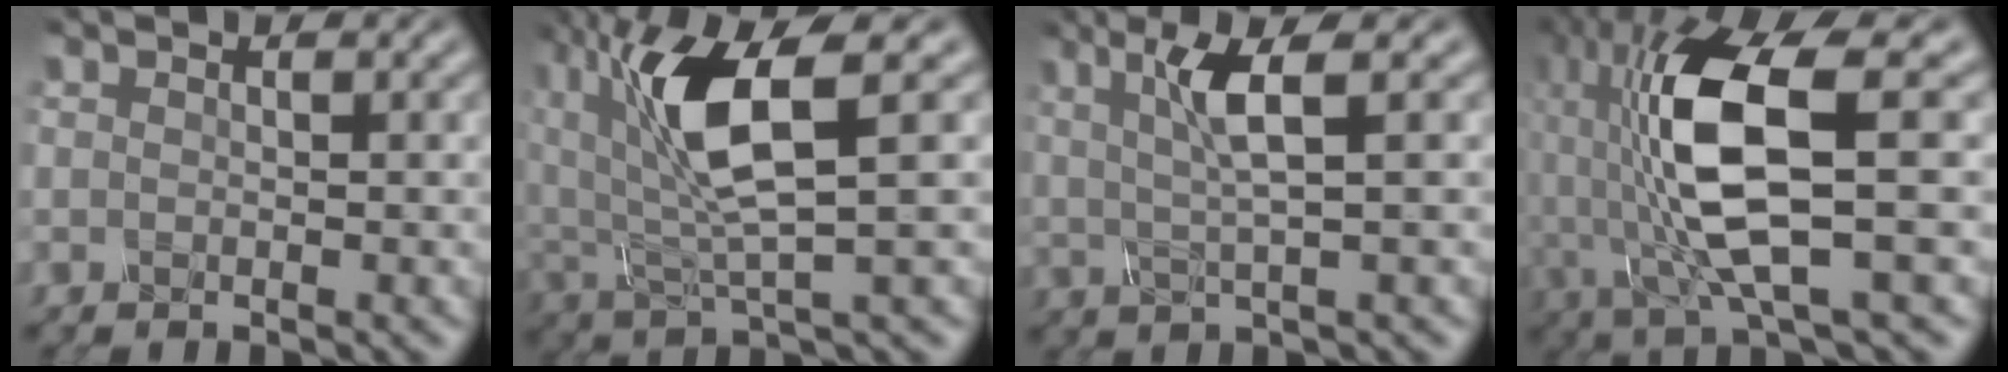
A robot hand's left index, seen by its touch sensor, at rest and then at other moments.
{"total": 6.8, "force": [2.5, 1.7, 6.1], "torque": [-0.139, 0.005, 0.054]}
{"total": 3.4, "force": [1.4, -0.1, 3.1], "torque": [-0.074, 0.005, 0.037]}
{"total": 10.4, "force": [0.2, 2.8, 10.0], "torque": [-0.222, 0.008, 0.015]}